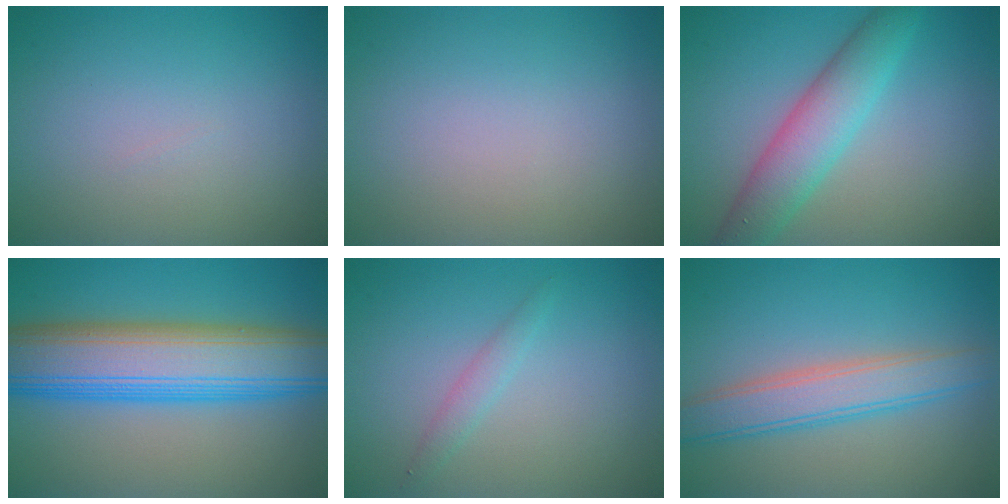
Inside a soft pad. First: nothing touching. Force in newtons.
{"total": 0.0}
{"total": 5.4, "press": 5.4, "slide": 0.0}
{"total": 12.0, "press": 12.0, "slide": 0.2}
{"total": 1.2, "press": 1.2, "slide": 0.1}
{"total": 3.9, "press": 3.9, "slide": 0.2}